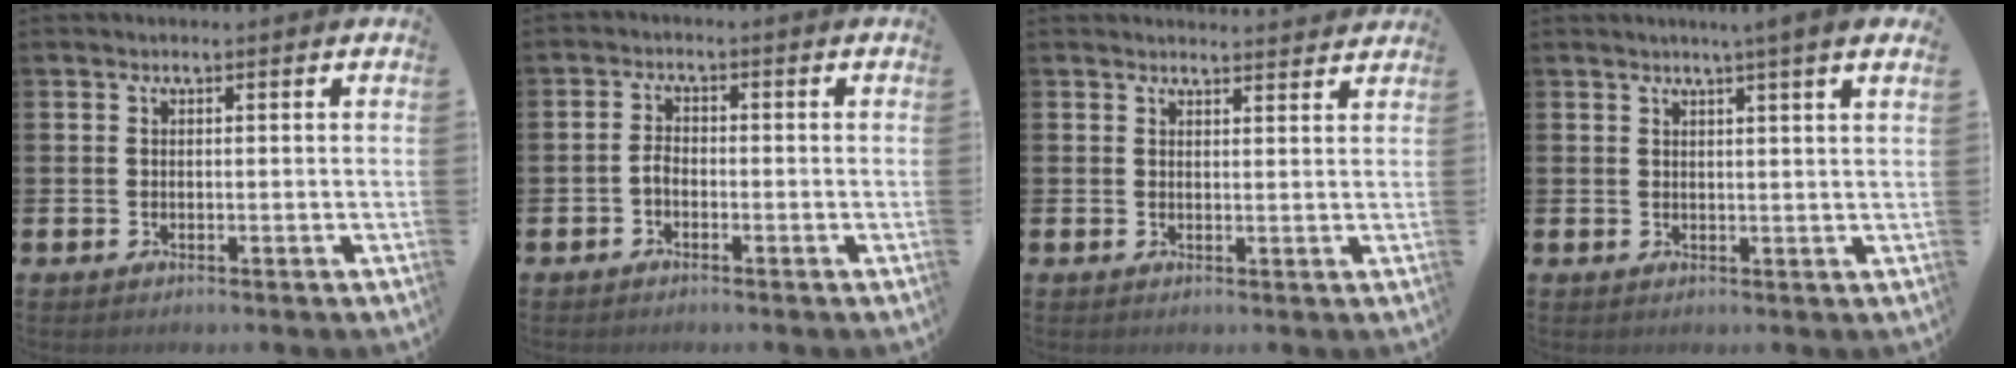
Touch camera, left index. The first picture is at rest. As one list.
[{"total": 1.7, "force": [-0.8, 0.9, 1.1], "torque": [-0.014, 0.001, -0.018]}, {"total": 2.2, "force": [2.2, 0.0, -0.1], "torque": [0.011, -0.018, 0.038]}, {"total": 2.8, "force": [2.2, -0.7, 1.5], "torque": [-0.016, -0.012, 0.036]}]